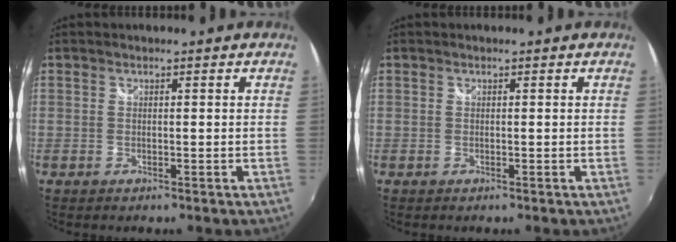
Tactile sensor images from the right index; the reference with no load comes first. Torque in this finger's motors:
{"motor_torque": [-0.02, 0.01, 0.00, 0.00]}